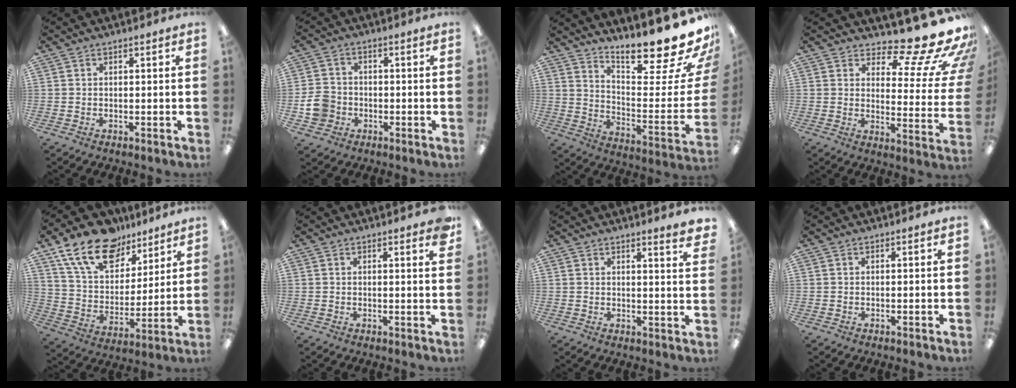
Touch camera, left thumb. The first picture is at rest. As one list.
[{"total": 6.8, "force": [-1.6, 6.0, 2.8], "torque": [-0.076, 0.013, -0.028]}, {"total": 19.6, "force": [16.6, 3.0, 9.9], "torque": [-0.126, -0.146, 0.267]}, {"total": 14.5, "force": [11.2, 4.0, 8.3], "torque": [-0.115, -0.094, 0.182]}, {"total": 18.2, "force": [12.6, 10.1, 8.4], "torque": [-0.154, -0.066, 0.229]}, {"total": 2.2, "force": [1.6, 0.3, 1.4], "torque": [-0.008, -0.009, 0.023]}, {"total": 3.5, "force": [3.0, -0.2, 1.8], "torque": [-0.018, -0.026, 0.047]}, {"total": 0.0}]